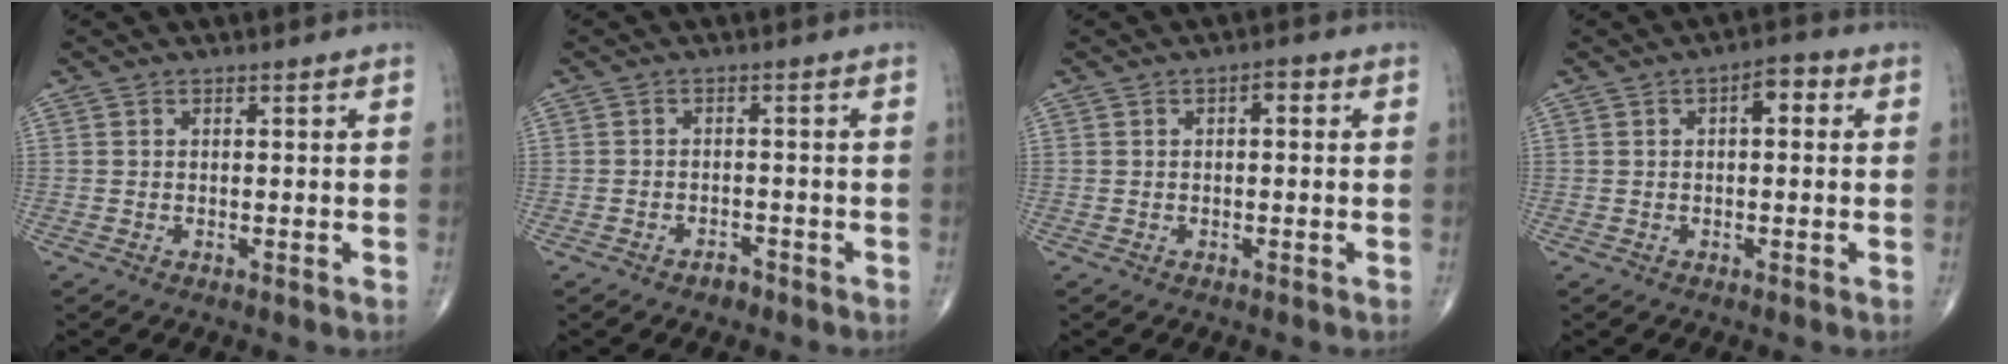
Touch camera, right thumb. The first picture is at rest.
{"total": 1.7, "force": [-1.3, 1.0, 0.5], "torque": [-0.008, 0.007, -0.019]}
{"total": 2.2, "force": [0.5, 1.0, 1.9], "torque": [-0.022, 0.006, 0.002]}
{"total": 4.1, "force": [0.9, 2.0, 3.5], "torque": [-0.040, 0.012, 0.005]}